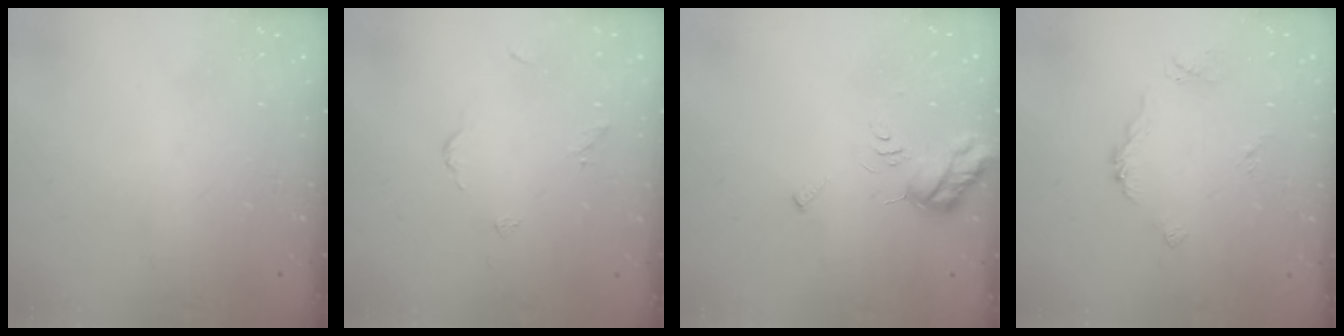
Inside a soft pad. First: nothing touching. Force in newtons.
{"total": 3.3, "press": 3.2, "slide": 0.5}
{"total": 7.9, "press": 7.8, "slide": 0.5}
{"total": 4.8, "press": 4.8, "slide": 0.4}